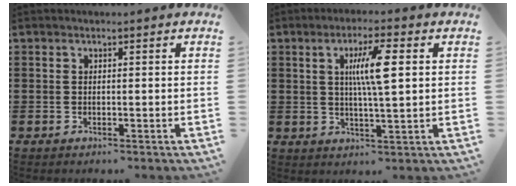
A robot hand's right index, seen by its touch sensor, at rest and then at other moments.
{"total": 7.0, "force": [1.7, 1.1, 6.7], "torque": [-0.133, 0.006, 0.022]}